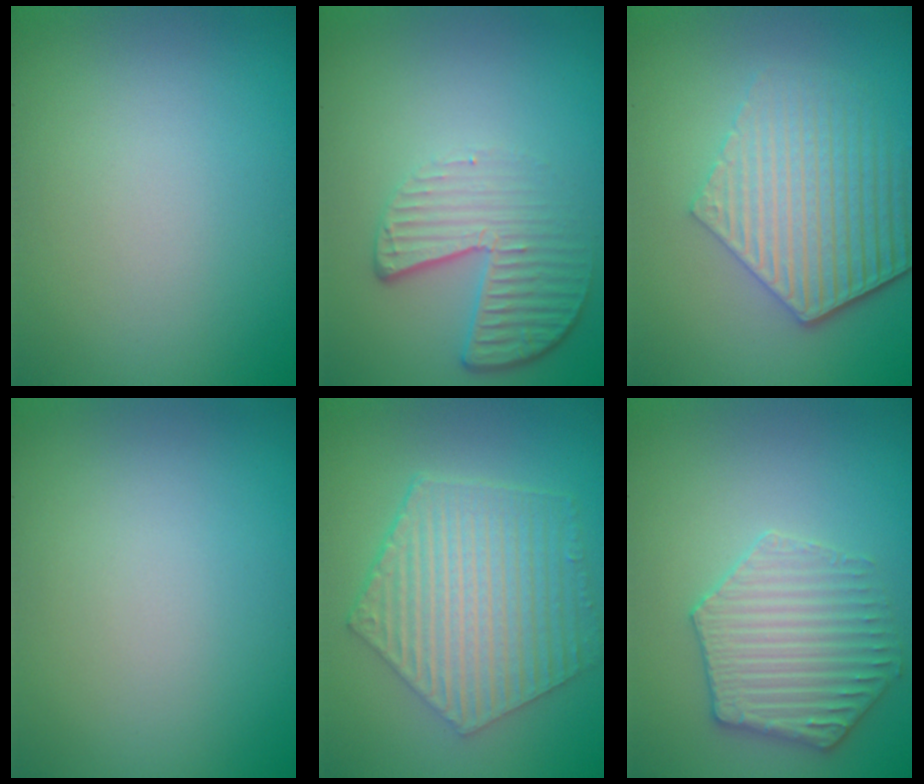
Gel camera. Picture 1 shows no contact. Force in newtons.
{"total": 4.5, "press": 3.0, "slide": 3.3}
{"total": 5.9, "press": 4.4, "slide": 3.9}
{"total": 0.0}
{"total": 6.5, "press": 4.9, "slide": 4.3}
{"total": 3.9, "press": 3.9, "slide": 0.3}